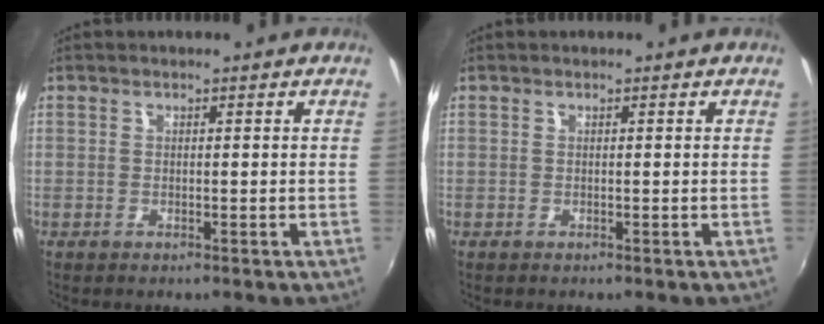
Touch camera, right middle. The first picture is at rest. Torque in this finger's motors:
{"motor_torque": [0.02, 0.11, 0.03, 0.01]}